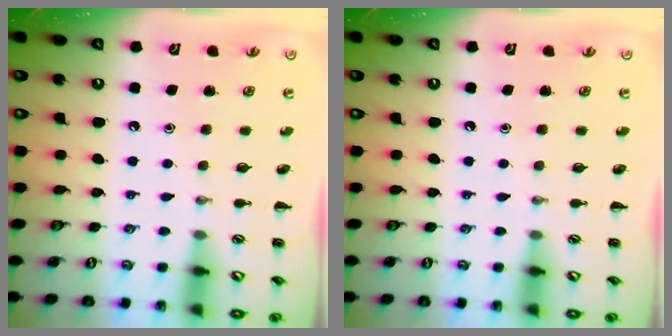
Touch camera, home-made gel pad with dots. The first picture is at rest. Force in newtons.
{"total": 0.0}